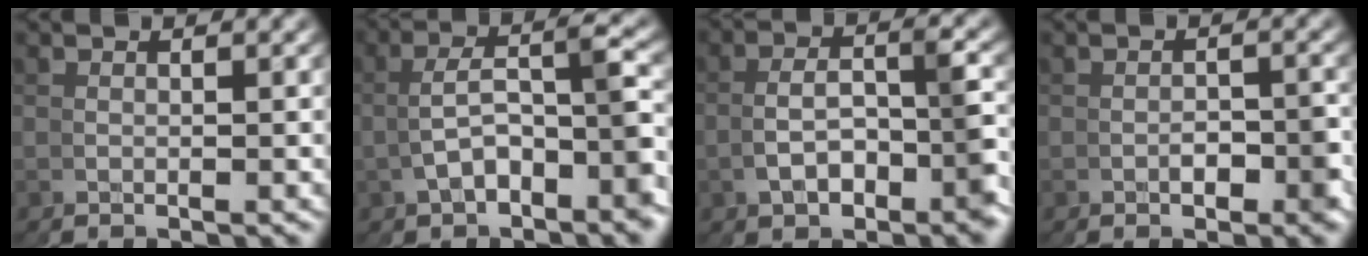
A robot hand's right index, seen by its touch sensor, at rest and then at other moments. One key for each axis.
{"total": 5.7, "fx": -1.5, "fy": 3.6, "fz": 4.1, "tx": -0.080, "ty": 0.007, "tz": -0.025}
{"total": 4.1, "fx": -1.1, "fy": 2.2, "fz": 3.2, "tx": -0.065, "ty": -0.004, "tz": -0.011}
{"total": 2.6, "fx": -1.3, "fy": 1.7, "fz": 1.5, "tx": -0.029, "ty": -0.008, "tz": -0.017}